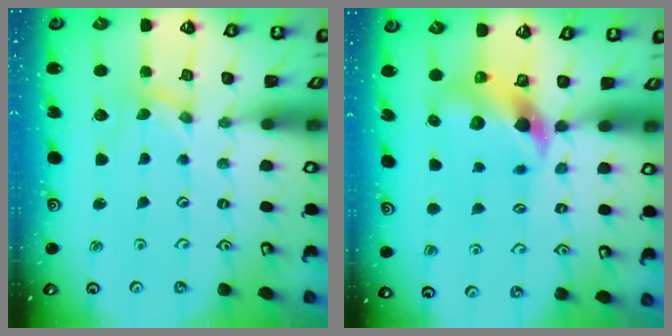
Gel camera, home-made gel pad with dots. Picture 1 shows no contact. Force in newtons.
{"total": 7.0, "press": 6.9, "slide": 1.0}